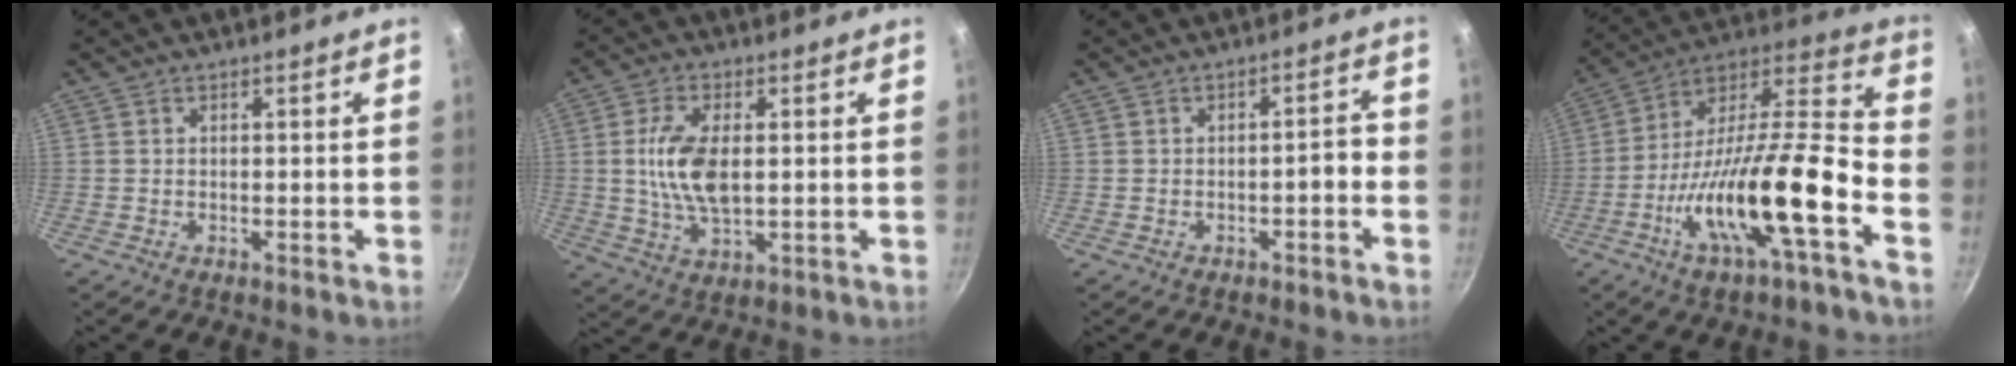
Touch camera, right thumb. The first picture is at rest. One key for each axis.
{"total": 10.4, "fx": 0.9, "fy": 5.3, "fz": 8.9, "tx": -0.169, "ty": -0.001, "tz": 0.019}
{"total": 2.9, "fx": -1.4, "fy": 1.1, "fz": 2.3, "tx": -0.026, "ty": 0.027, "tz": -0.014}
{"total": 22.1, "fx": -8.4, "fy": 5.2, "fz": 19.7, "tx": -0.323, "ty": 0.046, "tz": -0.153}